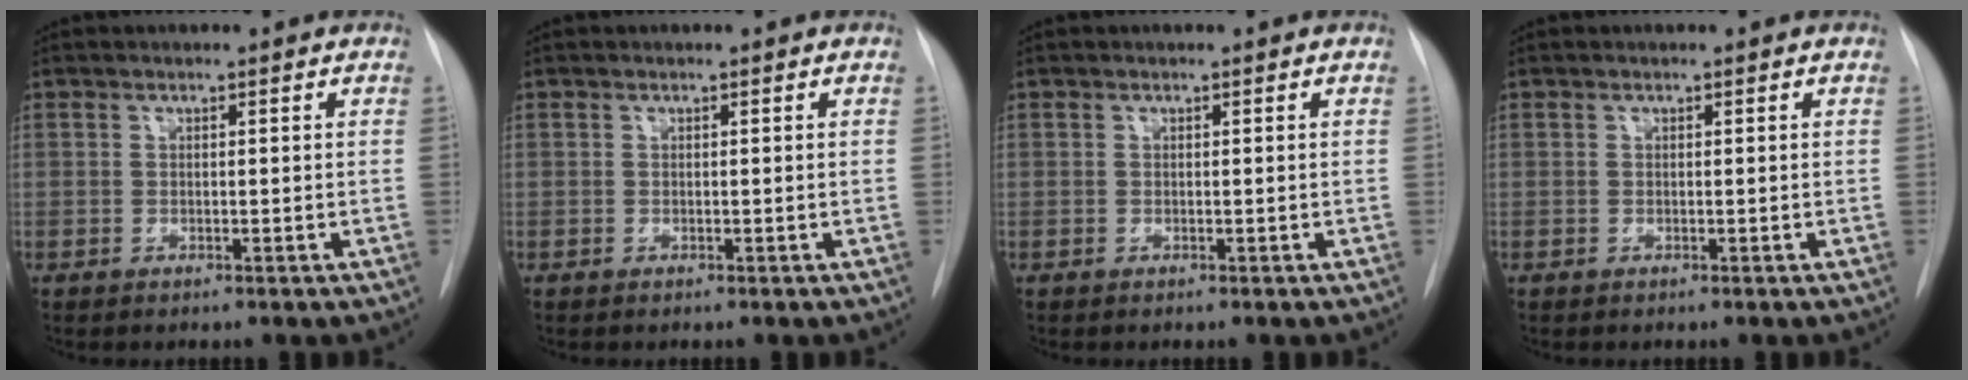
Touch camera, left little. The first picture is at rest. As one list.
[{"total": 0.0}, {"total": 0.0}, {"total": 0.0}]